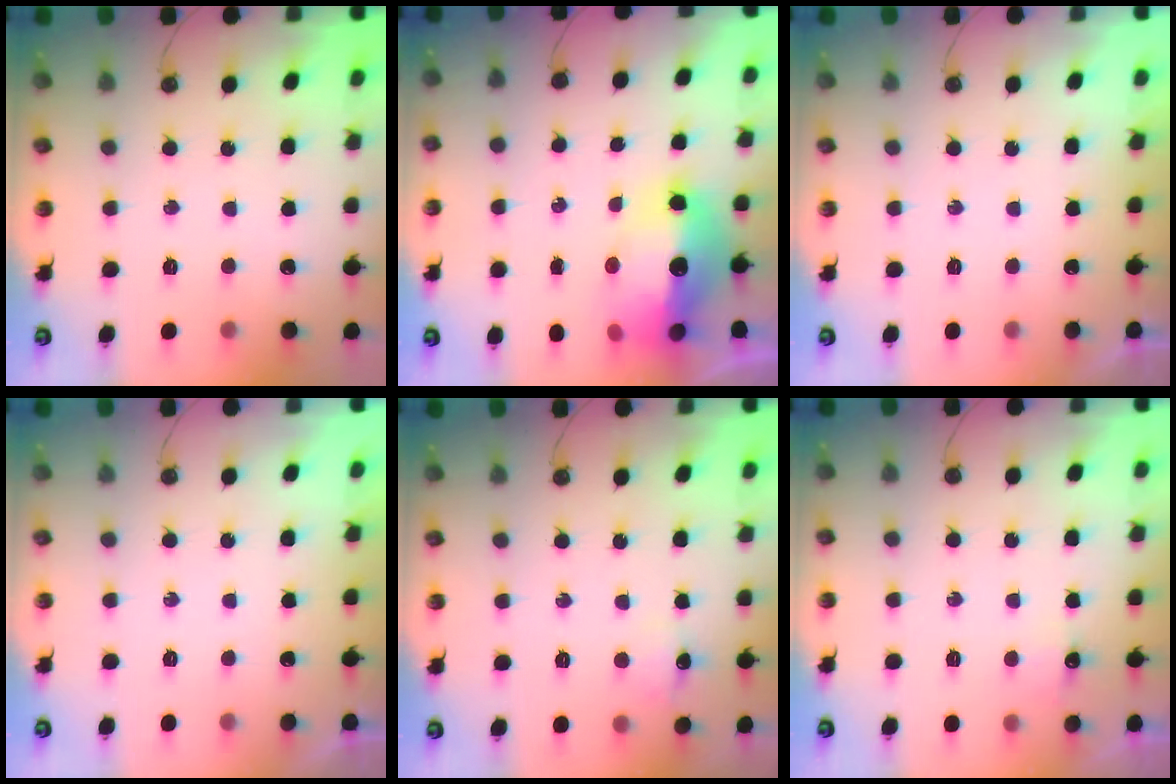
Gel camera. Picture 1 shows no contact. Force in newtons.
{"total": 20.3, "press": 16.3, "slide": 12.0}
{"total": 0.0}
{"total": 0.0}
{"total": 6.4, "press": 6.2, "slide": 1.7}
{"total": 3.9, "press": 3.9, "slide": 0.7}